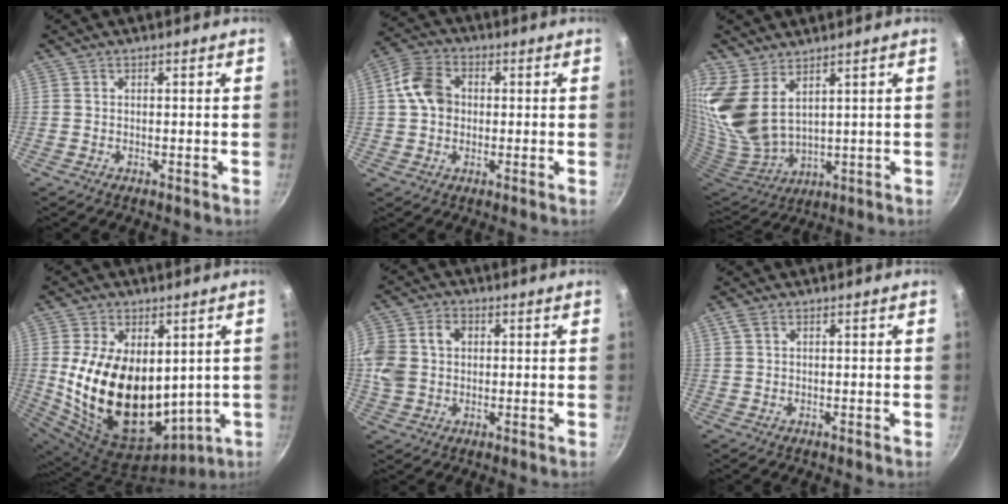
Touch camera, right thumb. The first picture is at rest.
{"total": 8.7, "force": [0.7, 6.7, 5.5], "torque": [-0.088, 0.015, 0.000]}
{"total": 12.5, "force": [7.2, 6.4, 8.0], "torque": [-0.159, -0.062, 0.164]}
{"total": 22.8, "force": [2.0, 14.5, 17.5], "torque": [-0.300, -0.031, 0.061]}
{"total": 12.1, "force": [1.9, 9.7, 7.0], "torque": [-0.158, 0.021, 0.030]}
{"total": 1.4, "force": [0.7, 0.7, 1.0], "torque": [-0.021, 0.004, 0.017]}